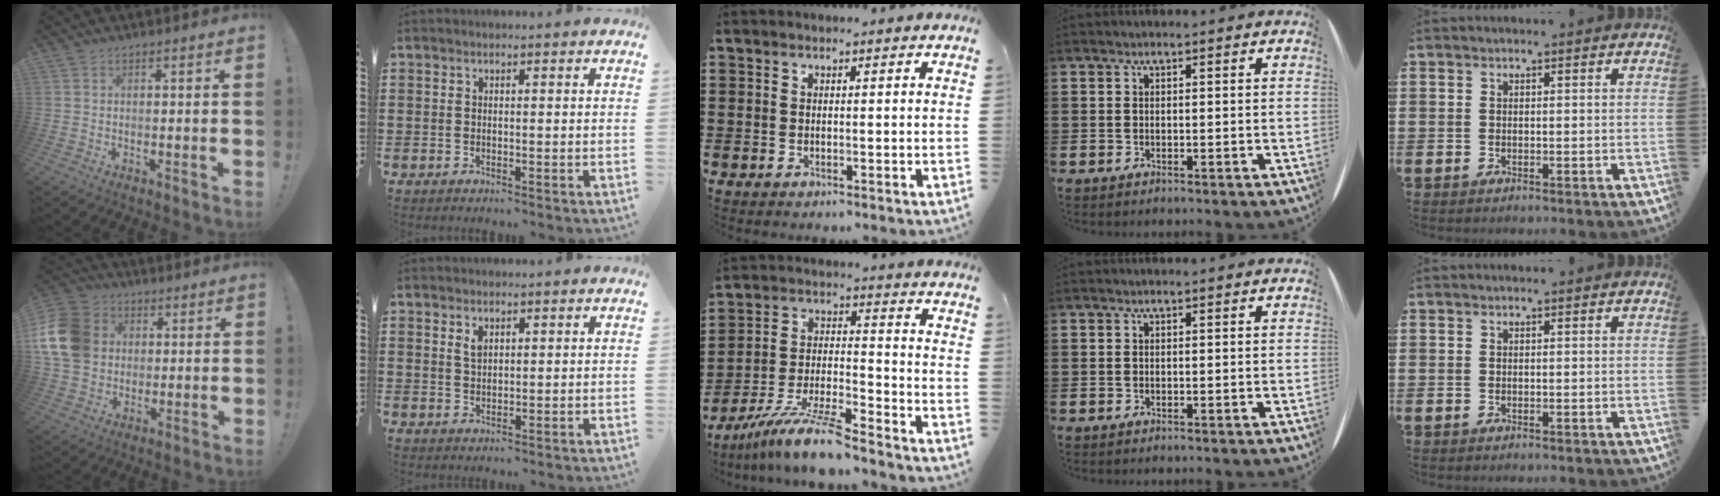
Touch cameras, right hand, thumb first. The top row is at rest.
{"thumb": {"total": 16.4, "force": [2.8, 13.5, 8.8], "torque": [-0.156, 0.000, 0.058]}, "index": {"total": 1.8, "force": [1.1, 1.0, 1.1], "torque": [-0.025, 0.003, 0.020]}, "middle": {"total": 10.1, "force": [-8.7, 0.5, 5.1], "torque": [-0.101, 0.006, -0.170]}}